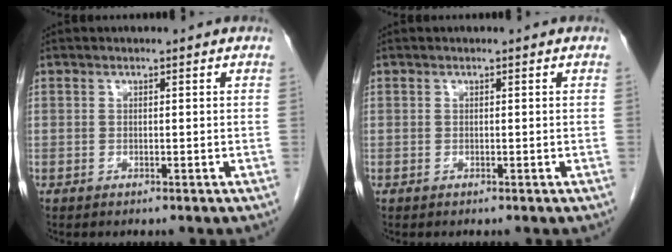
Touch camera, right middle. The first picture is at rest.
{"total": 0.0}